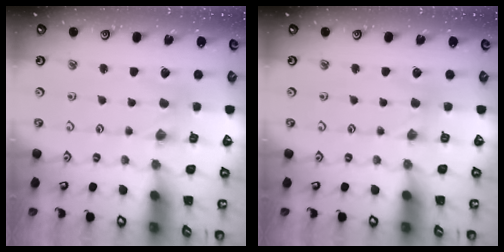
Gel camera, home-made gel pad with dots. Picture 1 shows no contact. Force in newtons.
{"total": 1.7, "press": 1.7, "slide": 0.4}